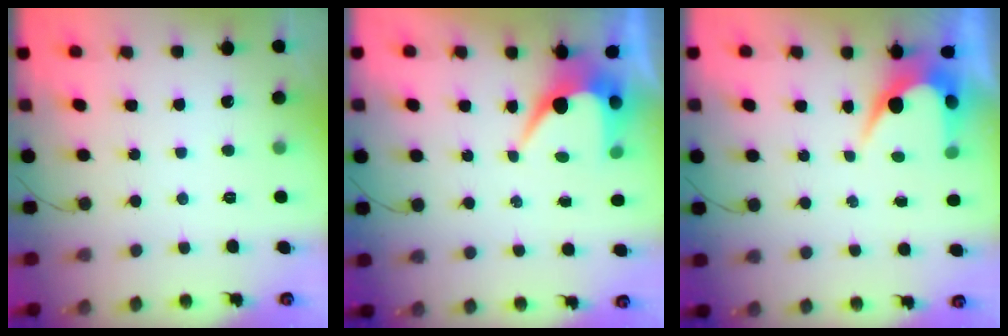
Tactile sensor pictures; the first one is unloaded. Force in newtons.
{"total": 6.3, "press": 6.3, "slide": 0.3}
{"total": 5.3, "press": 5.3, "slide": 0.3}